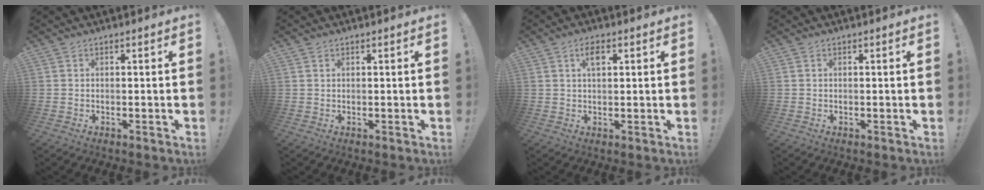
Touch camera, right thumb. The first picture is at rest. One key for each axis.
{"total": 0.6, "fx": 0.5, "fy": 0.3, "fz": 0.1, "tx": 0.004, "ty": -0.003, "tz": 0.009}
{"total": 3.8, "fx": 1.7, "fy": 1.8, "fz": 2.9, "tx": -0.049, "ty": 0.001, "tz": 0.025}
{"total": 0.0}